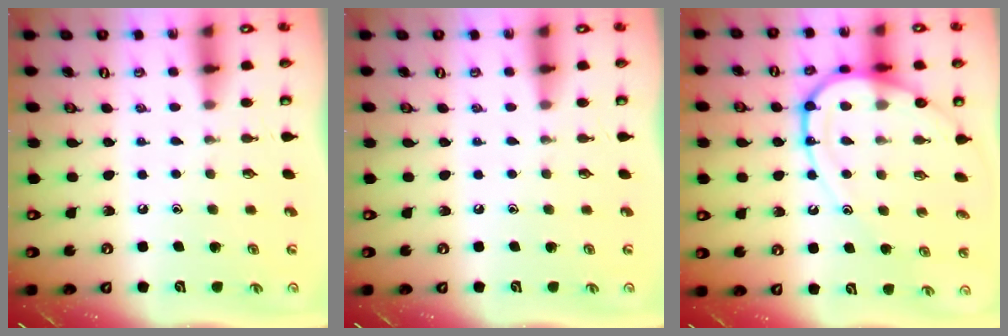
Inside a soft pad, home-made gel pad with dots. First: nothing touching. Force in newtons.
{"total": 0.0}
{"total": 14.6, "press": 14.6, "slide": 1.4}